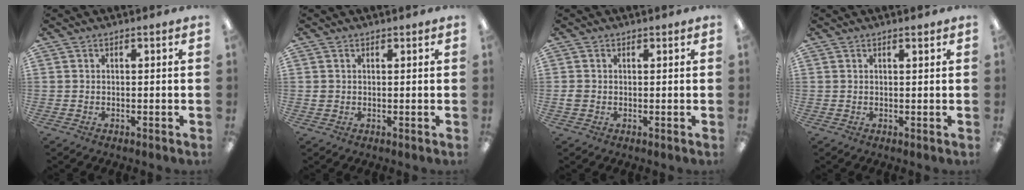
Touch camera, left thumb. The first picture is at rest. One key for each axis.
{"total": 1.2, "fx": 0.5, "fy": 1.1, "fz": 0.2, "tx": -0.006, "ty": 0.004, "tz": 0.008}
{"total": 1.7, "fx": 0.0, "fy": 1.6, "fz": 0.7, "tx": -0.012, "ty": 0.005, "tz": -0.001}
{"total": 0.8, "fx": 0.7, "fy": 0.1, "fz": 0.5, "tx": -0.010, "ty": -0.001, "tz": 0.012}